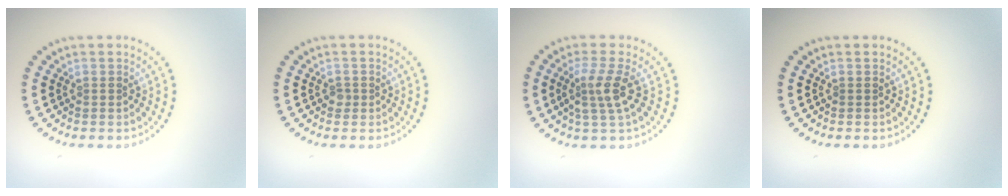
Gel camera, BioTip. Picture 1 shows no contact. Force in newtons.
{"total": 0.8, "press": 0.6, "slide": 0.5}
{"total": 3.0, "press": 2.3, "slide": 1.9}
{"total": 0.0}